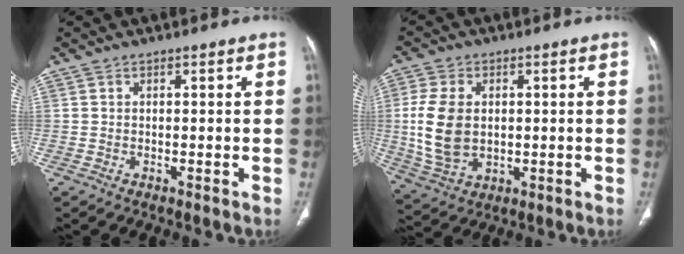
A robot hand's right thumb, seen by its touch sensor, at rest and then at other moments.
{"total": 11.4, "force": [0.6, 7.7, 8.4], "torque": [-0.166, -0.003, 0.022]}